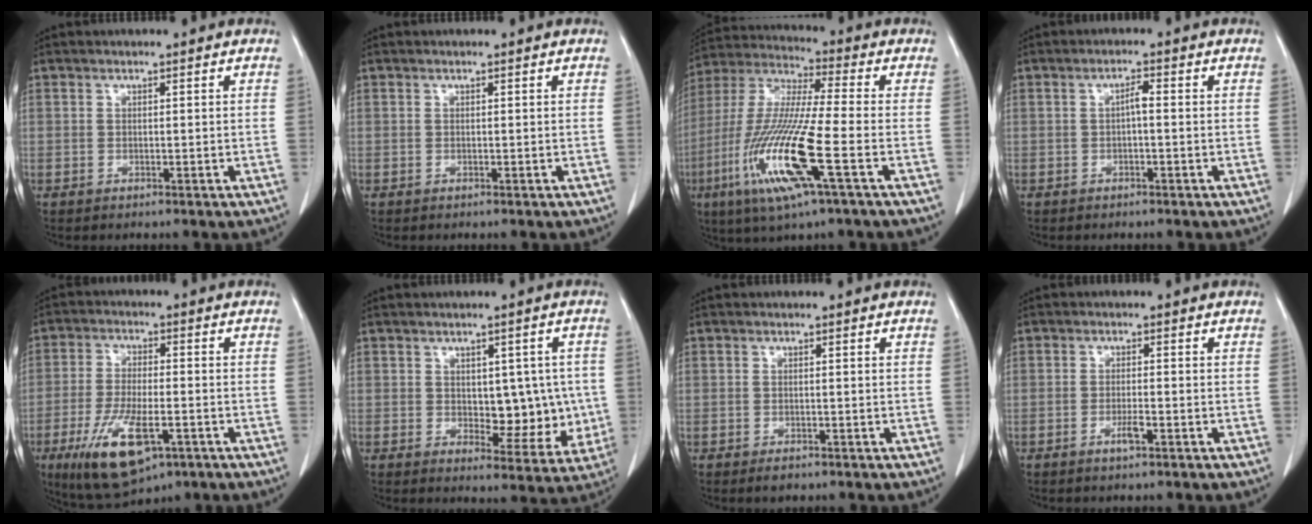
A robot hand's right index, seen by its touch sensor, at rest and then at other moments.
{"total": 0.0}
{"total": 17.4, "force": [-6.0, 0.9, 16.4], "torque": [-0.348, -0.024, -0.116]}
{"total": 1.7, "force": [-0.1, 0.1, 1.7], "torque": [-0.028, 0.004, -0.003]}
{"total": 12.5, "force": [-5.7, 4.3, 10.2], "torque": [-0.200, -0.018, -0.088]}
{"total": 8.0, "force": [0.1, 4.5, 6.6], "torque": [-0.061, 0.008, 0.014]}
{"total": 1.4, "force": [-1.0, 0.7, 0.7], "torque": [-0.011, -0.001, -0.011]}
{"total": 2.1, "force": [-1.1, 0.2, 1.8], "torque": [-0.034, -0.001, -0.020]}